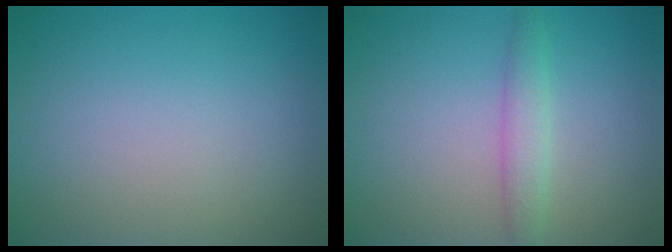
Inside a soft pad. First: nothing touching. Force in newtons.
{"total": 2.1, "press": 2.1, "slide": 0.0}